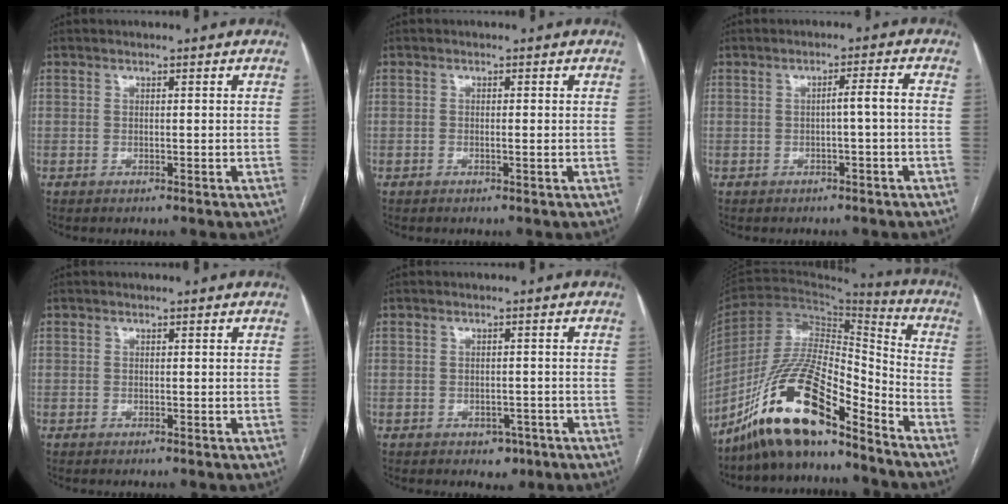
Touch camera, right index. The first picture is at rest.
{"total": 0.6, "force": [-0.2, 0.0, 0.6], "torque": [-0.012, 0.000, -0.003]}
{"total": 2.4, "force": [-0.7, -0.3, 2.3], "torque": [-0.032, 0.008, -0.009]}
{"total": 0.0}
{"total": 2.7, "force": [-1.5, 1.9, 1.1], "torque": [-0.005, 0.005, -0.012]}
{"total": 17.1, "force": [-12.7, 4.1, 10.7], "torque": [-0.195, 0.019, -0.230]}